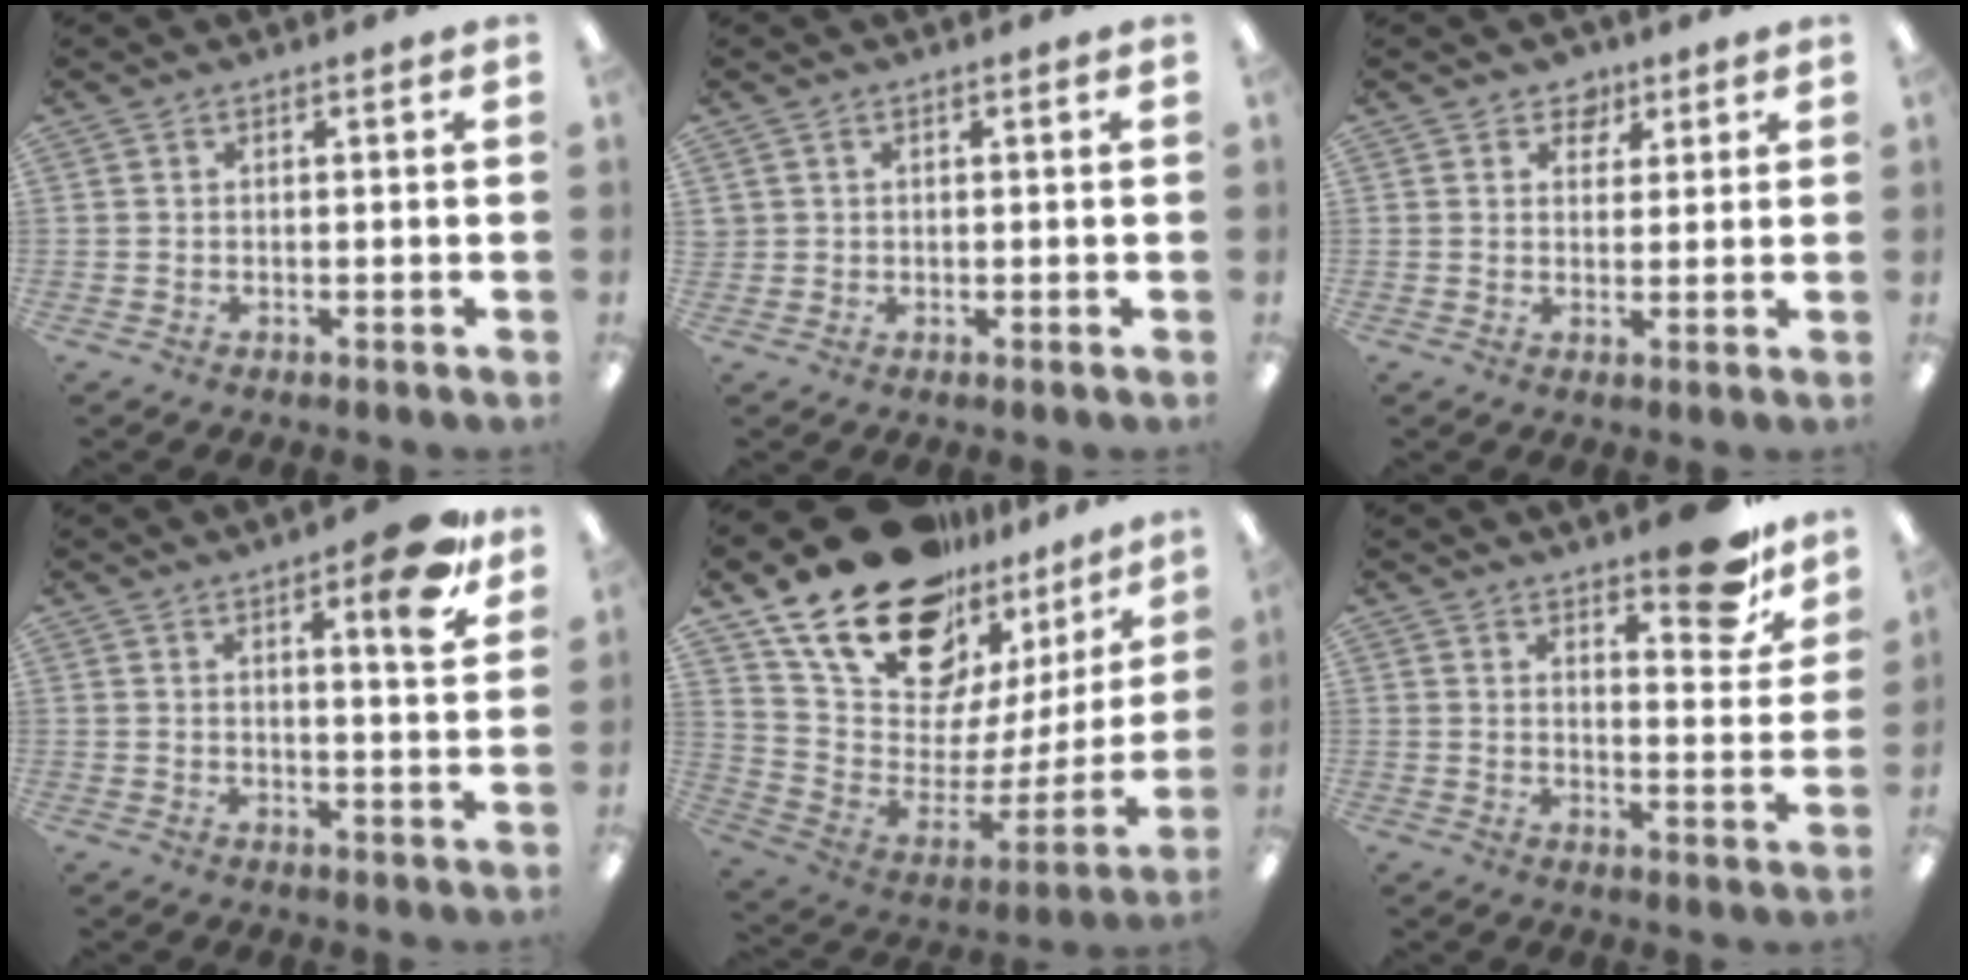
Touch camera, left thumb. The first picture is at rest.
{"total": 1.3, "force": [0.6, 1.1, 0.1], "torque": [-0.003, 0.002, 0.010]}
{"total": 4.6, "force": [3.0, 3.3, 1.1], "torque": [-0.011, -0.010, 0.051]}
{"total": 10.4, "force": [6.3, 2.6, 7.8], "torque": [-0.100, -0.032, 0.097]}
{"total": 26.2, "force": [18.2, 13.5, 13.1], "torque": [-0.227, -0.119, 0.338]}
{"total": 11.9, "force": [8.9, 4.3, 6.6], "torque": [-0.065, -0.063, 0.150]}